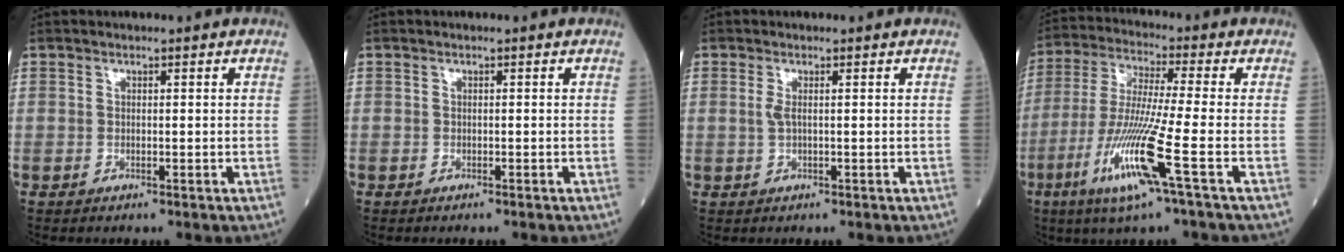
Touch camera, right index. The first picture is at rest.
{"total": 0.5, "force": [-0.5, 0.0, 0.1], "torque": [-0.003, -0.001, -0.011]}
{"total": 1.4, "force": [0.2, 0.1, 1.4], "torque": [-0.038, -0.001, 0.003]}
{"total": 12.9, "force": [-5.4, -1.4, 11.6], "torque": [-0.241, -0.028, -0.110]}